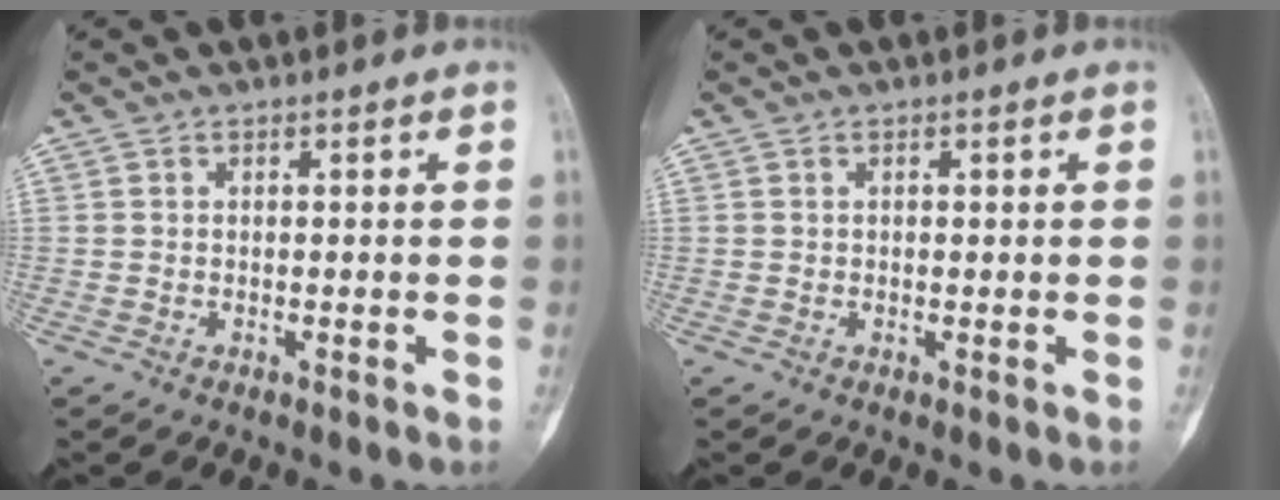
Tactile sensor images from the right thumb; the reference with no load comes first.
{"total": 0.0}